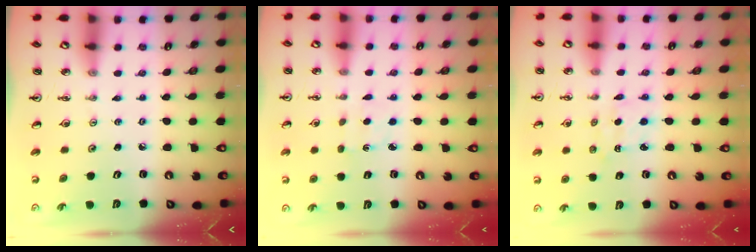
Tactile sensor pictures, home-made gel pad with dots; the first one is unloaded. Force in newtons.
{"total": 1.7, "press": 1.6, "slide": 0.4}
{"total": 1.6, "press": 1.5, "slide": 0.7}